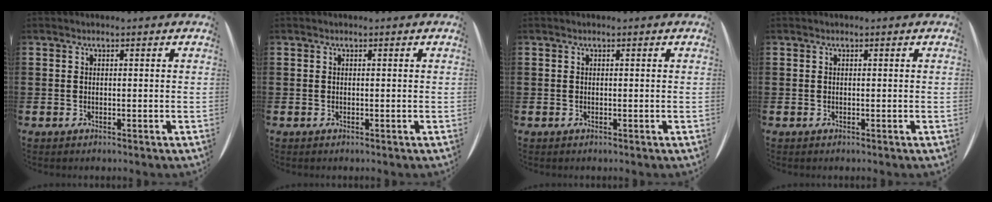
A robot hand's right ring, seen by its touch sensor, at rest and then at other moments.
{"total": 0.0}
{"total": 0.0}
{"total": 0.0}